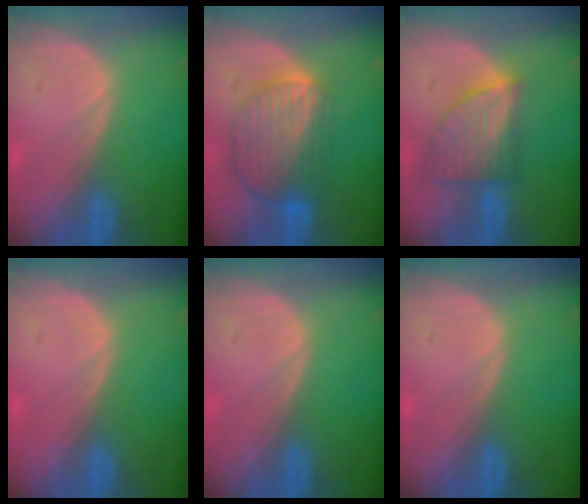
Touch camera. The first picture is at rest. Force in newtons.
{"total": 8.8, "press": 7.7, "slide": 4.3}
{"total": 7.4, "press": 6.8, "slide": 2.9}
{"total": 0.5, "press": 0.1, "slide": 0.5}
{"total": 0.0}
{"total": 0.0}